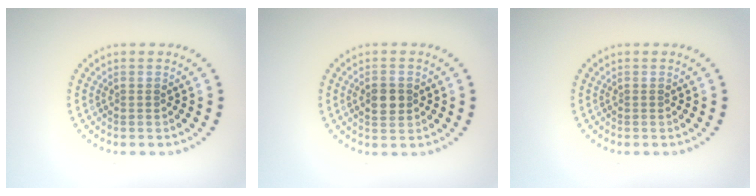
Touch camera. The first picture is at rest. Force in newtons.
{"total": 2.9, "press": 2.9, "slide": 0.0}
{"total": 0.0}